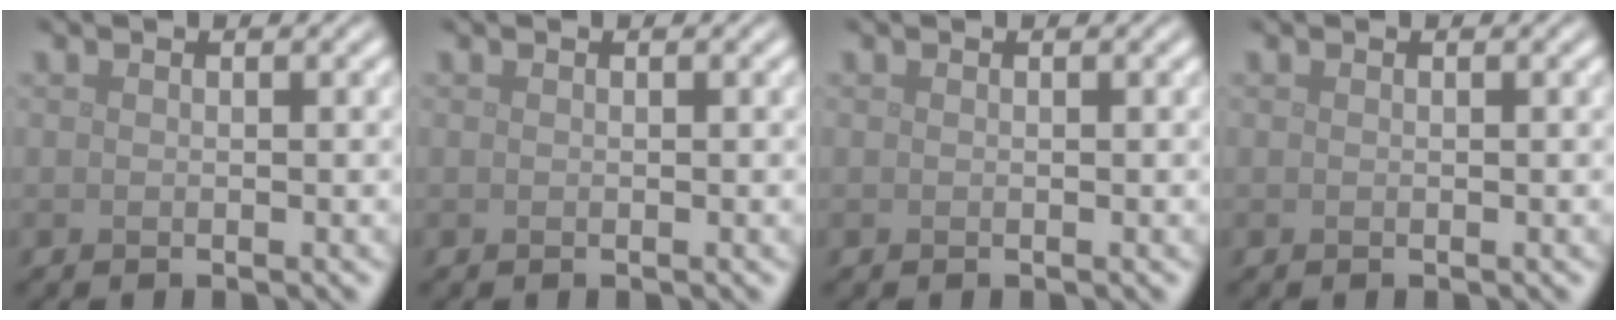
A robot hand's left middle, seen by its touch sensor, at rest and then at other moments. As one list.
[{"total": 0.0}, {"total": 0.0}, {"total": 0.0}]